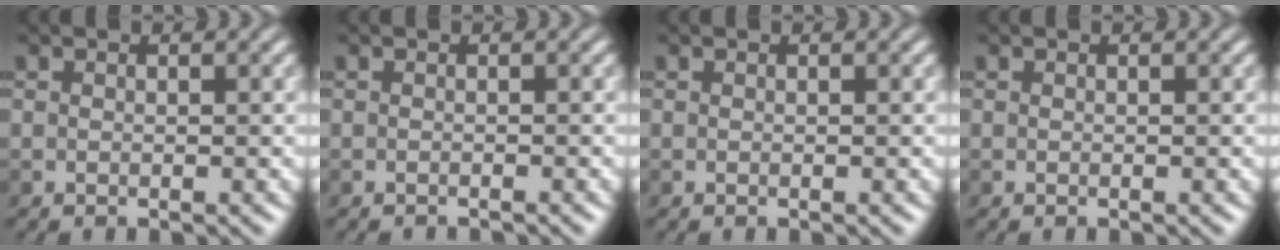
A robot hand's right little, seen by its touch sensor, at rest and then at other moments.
{"total": 1.0, "force": [-1.0, 0.1, 0.2], "torque": [0.003, -0.004, -0.017]}
{"total": 0.0}
{"total": 0.0}